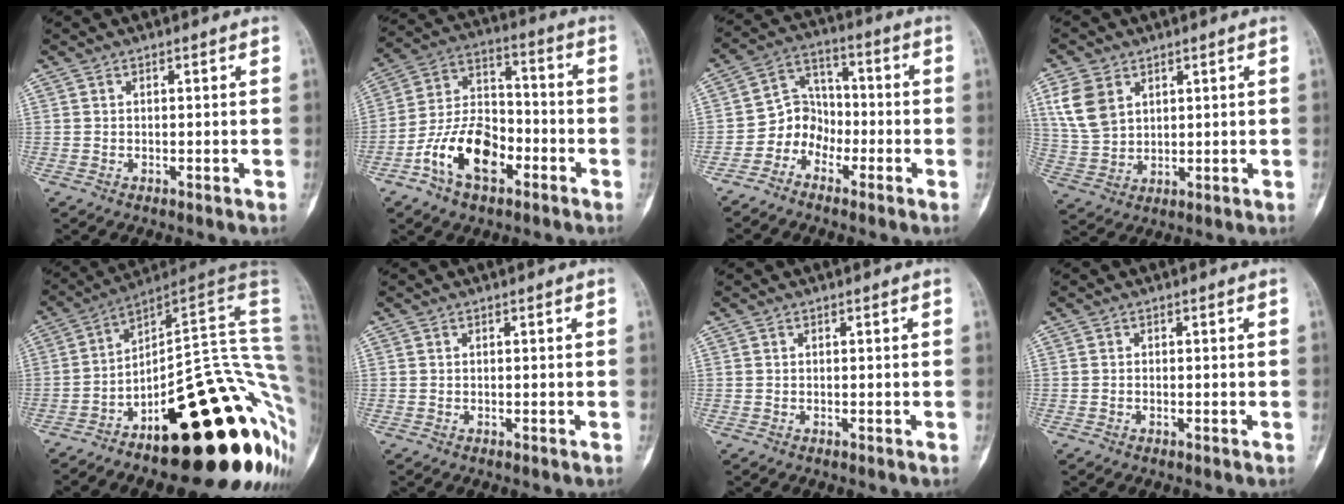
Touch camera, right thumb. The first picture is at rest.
{"total": 14.0, "force": [-6.2, 8.1, 9.6], "torque": [-0.153, 0.045, -0.118]}
{"total": 7.0, "force": [-3.7, 5.6, 1.7], "torque": [0.005, 0.057, -0.082]}
{"total": 8.6, "force": [3.6, 6.0, 5.0], "torque": [-0.094, -0.009, 0.082]}
{"total": 28.0, "force": [-6.8, 9.3, 25.5], "torque": [-0.234, 0.089, -0.088]}
{"total": 0.0}
{"total": 0.0}
{"total": 0.0}